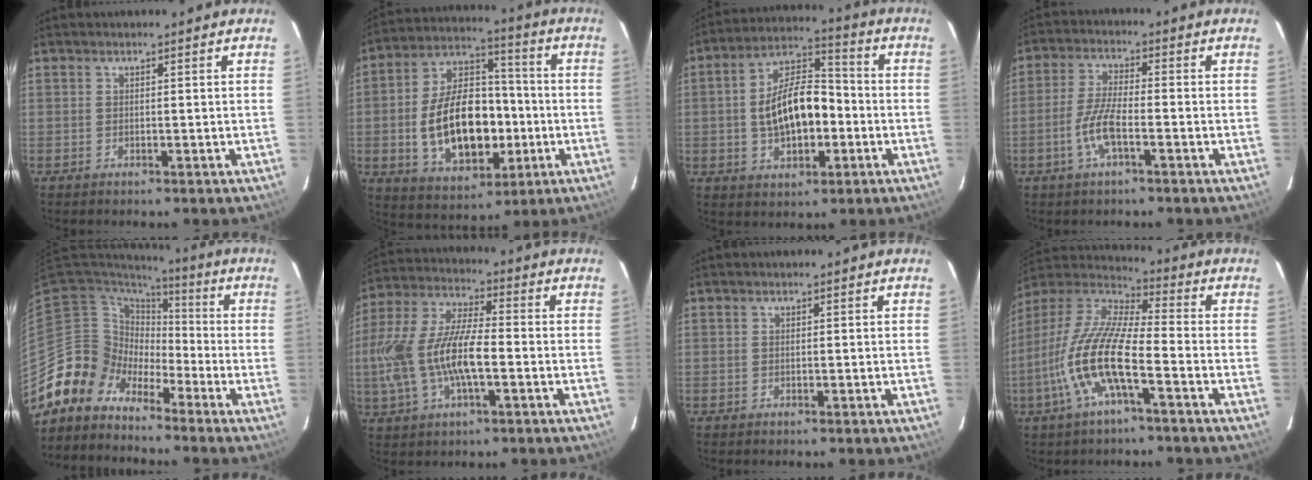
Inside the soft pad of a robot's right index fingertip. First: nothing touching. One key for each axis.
{"total": 18.8, "fx": -3.2, "fy": 11.5, "fz": 14.6, "tx": -0.285, "ty": 0.024, "tz": -0.034}
{"total": 13.3, "fx": -2.0, "fy": 7.2, "fz": 11.0, "tx": -0.207, "ty": 0.024, "tz": -0.026}
{"total": 6.5, "fx": -2.8, "fy": 1.4, "fz": 5.7, "tx": -0.124, "ty": 0.001, "tz": -0.056}
{"total": 8.2, "fx": -5.8, "fy": 5.8, "fz": -1.0, "tx": 0.007, "ty": 0.045, "tz": -0.130}
{"total": 16.7, "fx": -3.3, "fy": 6.5, "fz": 15.0, "tx": -0.318, "ty": 0.001, "tz": -0.060}
{"total": 0.0}
{"total": 15.3, "fx": -6.0, "fy": 3.4, "fz": 13.6, "tx": -0.279, "ty": -0.011, "tz": -0.124}